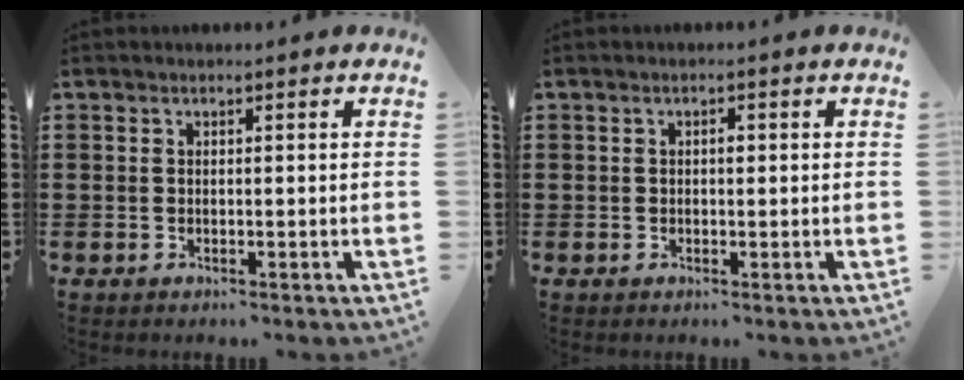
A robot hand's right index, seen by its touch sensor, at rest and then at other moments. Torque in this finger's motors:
{"motor_torque": [0.33, -0.16, 0.01, 0.03]}